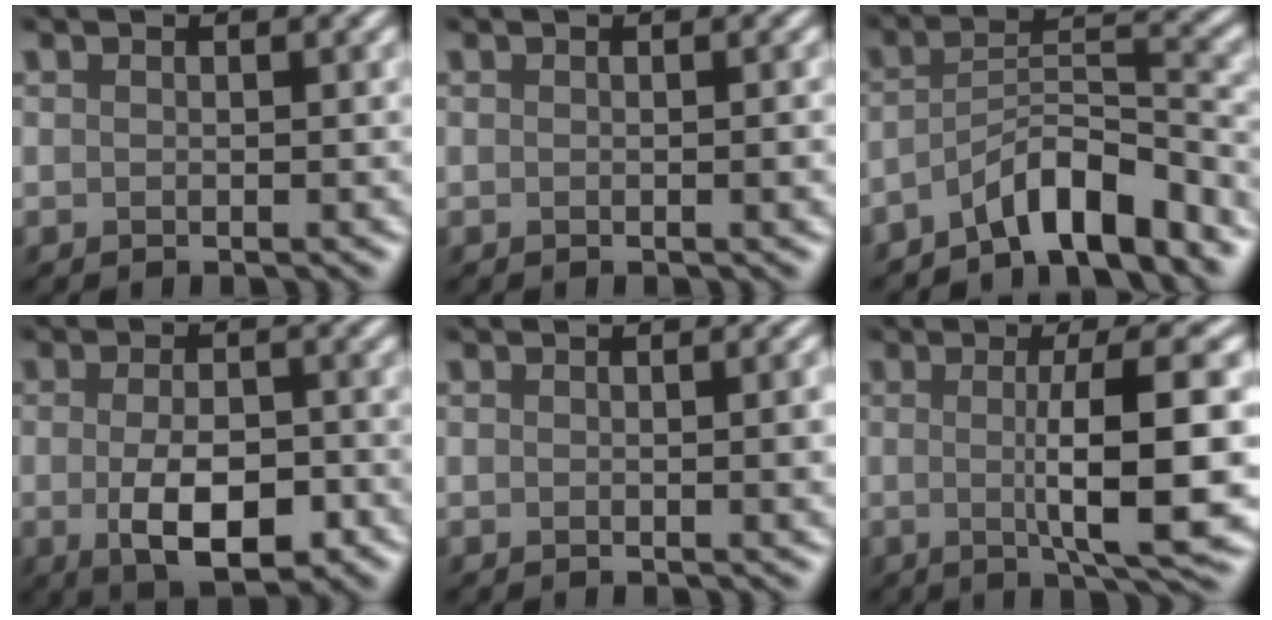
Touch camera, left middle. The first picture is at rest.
{"total": 0.8, "force": [-0.1, 0.1, 0.7], "torque": [-0.010, 0.001, 0.000]}
{"total": 6.1, "force": [-4.4, 1.4, 3.9], "torque": [-0.060, 0.010, -0.080]}
{"total": 6.1, "force": [-1.7, 2.7, 5.1], "torque": [-0.091, -0.009, -0.024]}
{"total": 2.2, "force": [0.0, 0.6, 2.1], "torque": [-0.021, 0.002, -0.002]}
{"total": 8.9, "force": [-0.3, 1.7, 8.7], "torque": [-0.120, -0.002, -0.004]}